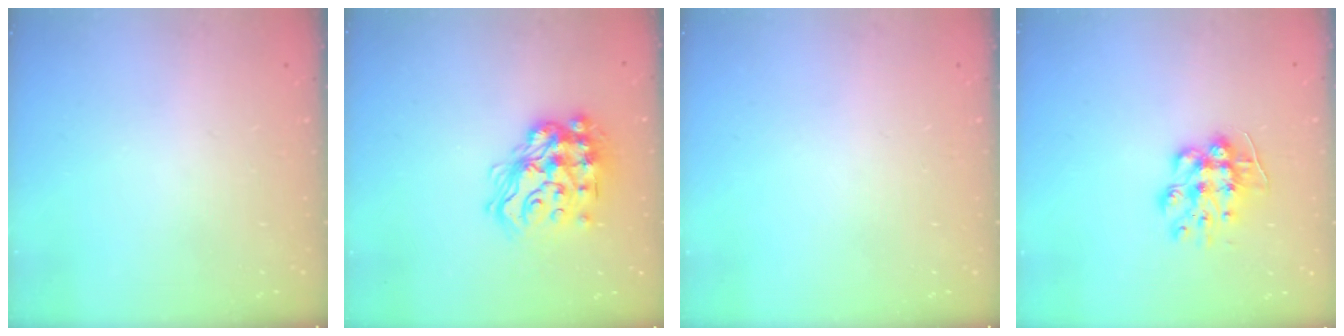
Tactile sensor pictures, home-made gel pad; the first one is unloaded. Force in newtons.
{"total": 17.8, "press": 17.7, "slide": 1.8}
{"total": 0.0}
{"total": 9.9, "press": 9.8, "slide": 0.8}